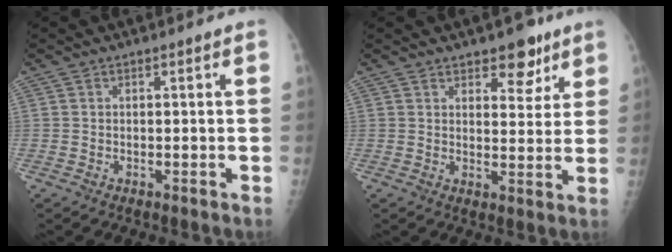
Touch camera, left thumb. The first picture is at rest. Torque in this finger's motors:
{"motor_torque": [0.48, 0.40, 0.09, -0.01, 0.06]}